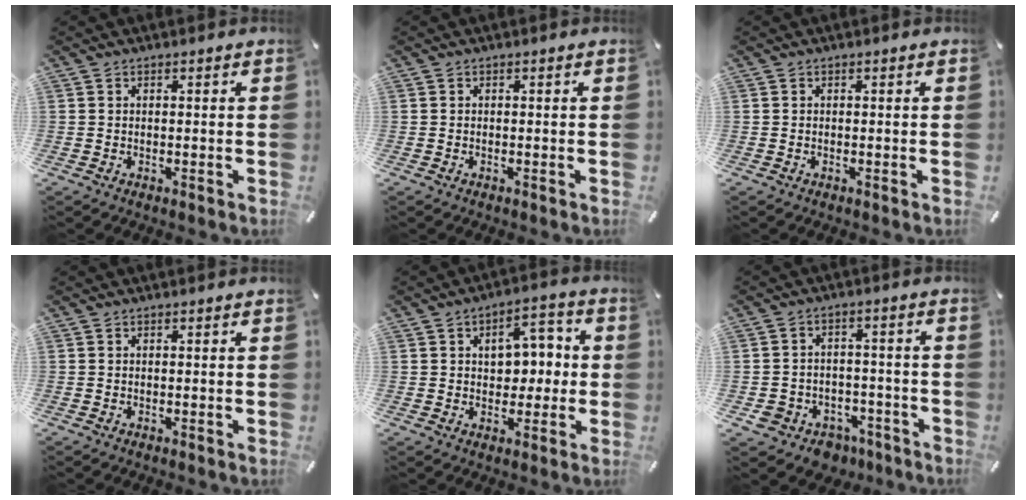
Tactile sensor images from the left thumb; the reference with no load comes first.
{"total": 0.0}
{"total": 0.0}
{"total": 0.0}
{"total": 9.2, "force": [1.0, 6.8, 6.1], "torque": [-0.070, 0.000, 0.009]}
{"total": 6.4, "force": [-3.7, 5.1, 1.3], "torque": [-0.031, 0.026, -0.066]}